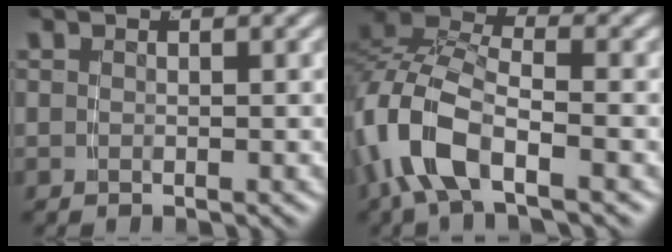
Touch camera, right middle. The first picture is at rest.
{"total": 7.3, "force": [-0.8, 4.8, 5.4], "torque": [-0.142, -0.015, -0.015]}